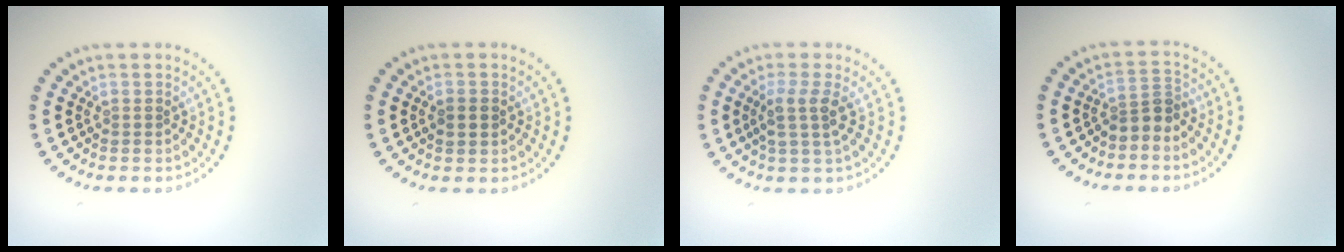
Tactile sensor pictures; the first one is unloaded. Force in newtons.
{"total": 2.2, "press": 2.2, "slide": 0.2}
{"total": 2.5, "press": 2.0, "slide": 1.5}
{"total": 2.4, "press": 1.9, "slide": 1.4}